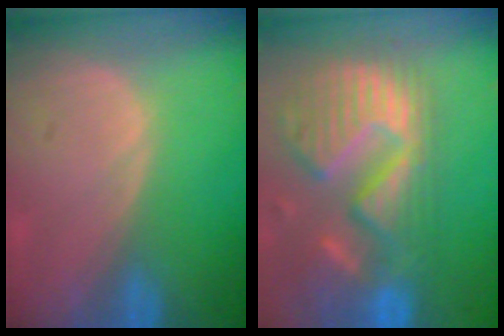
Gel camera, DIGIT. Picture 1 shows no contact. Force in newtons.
{"total": 14.2, "press": 11.8, "slide": 7.8}